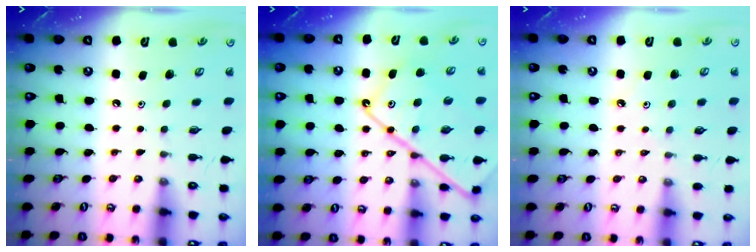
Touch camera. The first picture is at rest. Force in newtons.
{"total": 16.7, "press": 16.6, "slide": 1.7}
{"total": 2.7, "press": 2.6, "slide": 0.5}